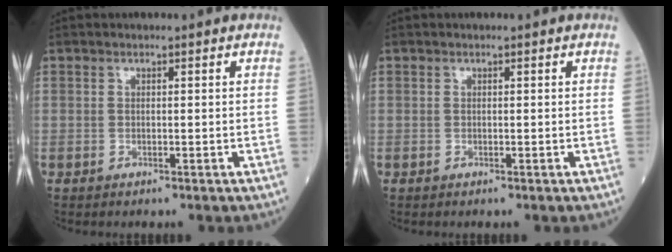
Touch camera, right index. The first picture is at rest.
{"total": 0.0}